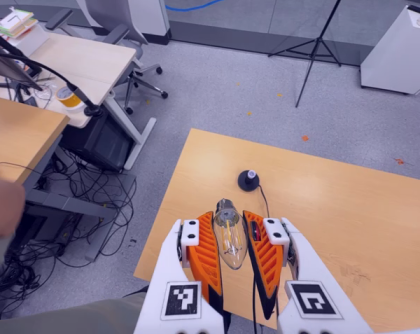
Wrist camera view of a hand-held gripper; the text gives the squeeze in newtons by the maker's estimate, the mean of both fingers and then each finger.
{"total": 20.1, "left": 22.4, "right": 17.7}